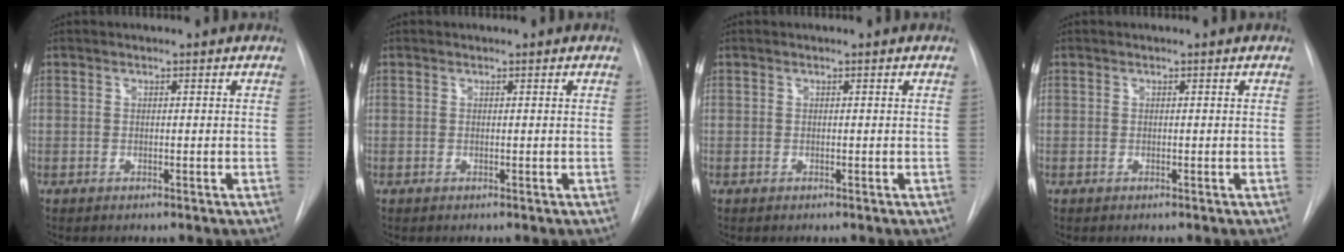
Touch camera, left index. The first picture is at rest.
{"total": 0.0}
{"total": 0.0}
{"total": 0.0}